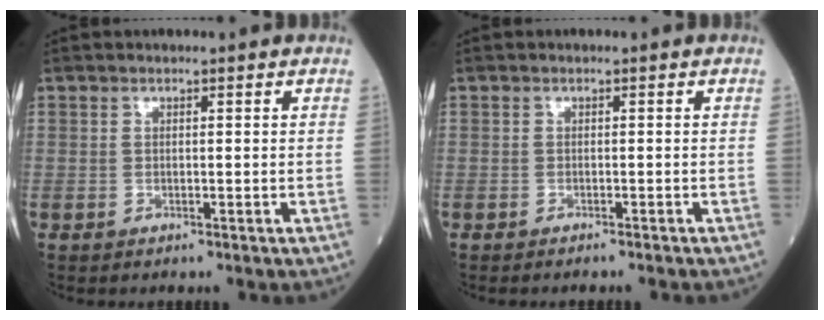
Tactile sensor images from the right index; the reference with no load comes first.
{"total": 2.2, "force": [-2.0, 0.1, 0.8], "torque": [-0.012, -0.002, -0.025]}